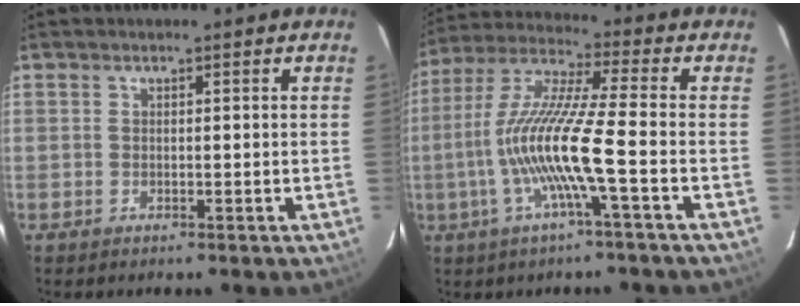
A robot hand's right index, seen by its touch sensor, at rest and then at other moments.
{"total": 13.6, "force": [-3.9, -0.6, 13.0], "torque": [-0.258, -0.003, -0.077]}